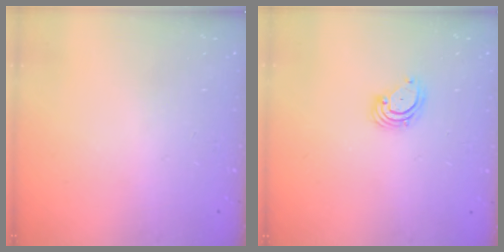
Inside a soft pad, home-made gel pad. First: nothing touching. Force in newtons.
{"total": 3.2, "press": 3.2, "slide": 0.1}